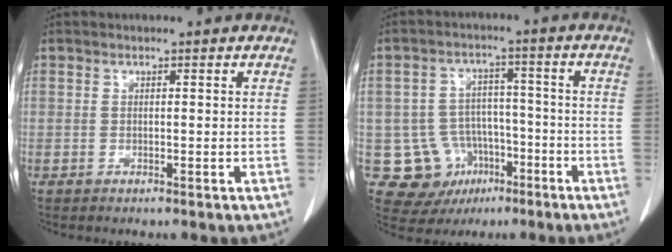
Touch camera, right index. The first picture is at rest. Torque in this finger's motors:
{"motor_torque": [-0.04, -0.11, -0.23, -0.11]}